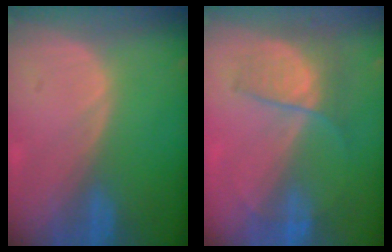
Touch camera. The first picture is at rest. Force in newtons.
{"total": 7.2, "press": 6.0, "slide": 3.9}